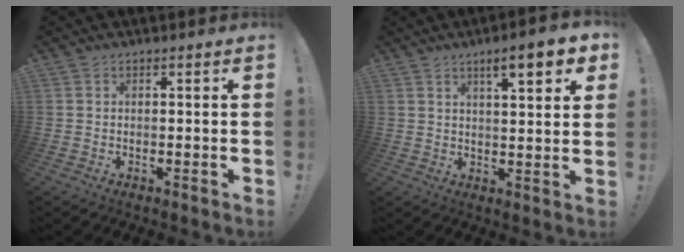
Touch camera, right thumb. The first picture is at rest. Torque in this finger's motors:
{"motor_torque": [0.54, 0.70, 0.31, -0.07, 0.07]}